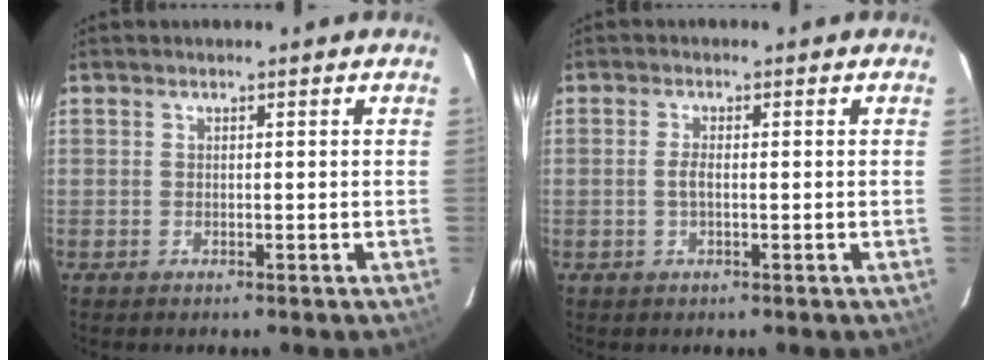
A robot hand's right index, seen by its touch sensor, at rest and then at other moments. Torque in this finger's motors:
{"motor_torque": [0.06, -0.01, 0.04, 0.01]}